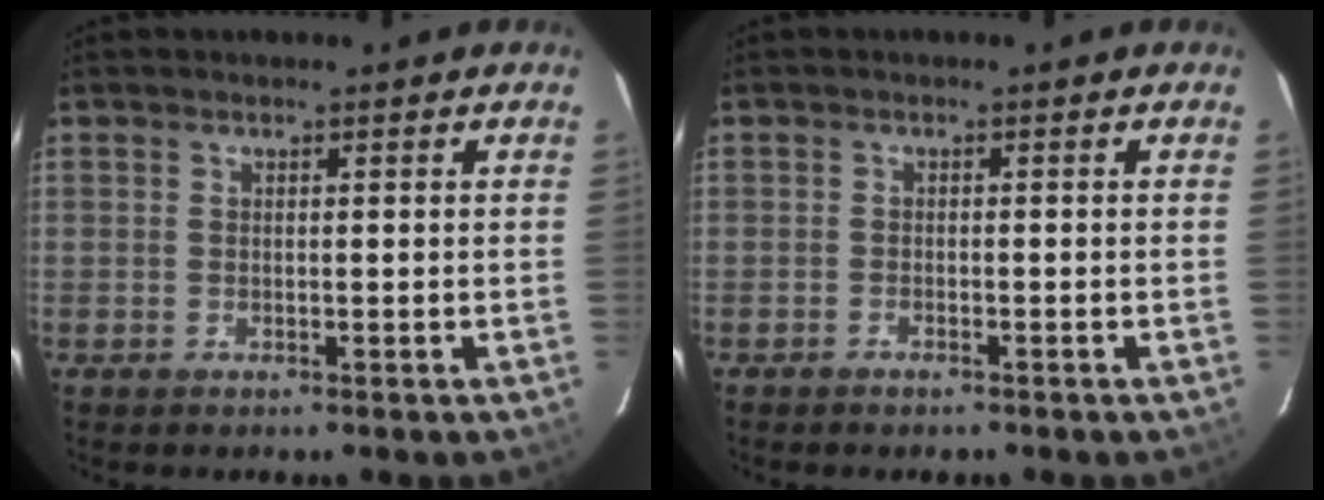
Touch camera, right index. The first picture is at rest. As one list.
[{"total": 1.4, "force": [-1.3, 0.5, 0.3], "torque": [-0.012, 0.002, -0.023]}]